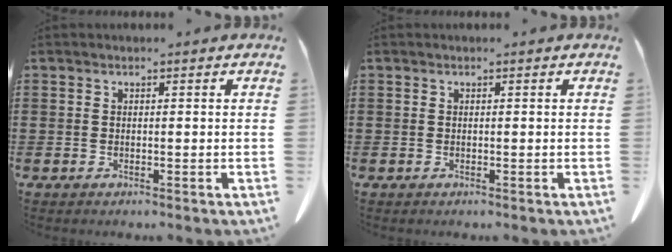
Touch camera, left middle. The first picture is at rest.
{"total": 0.0}